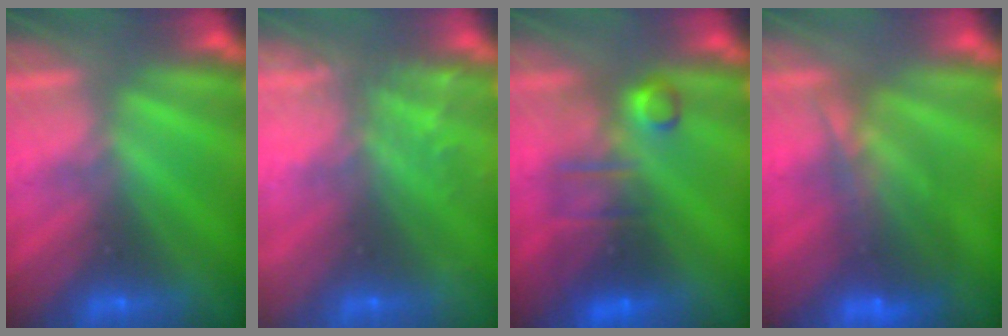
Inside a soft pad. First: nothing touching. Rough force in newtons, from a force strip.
{"total": 6.6}
{"total": 6.1}
{"total": 7.7}